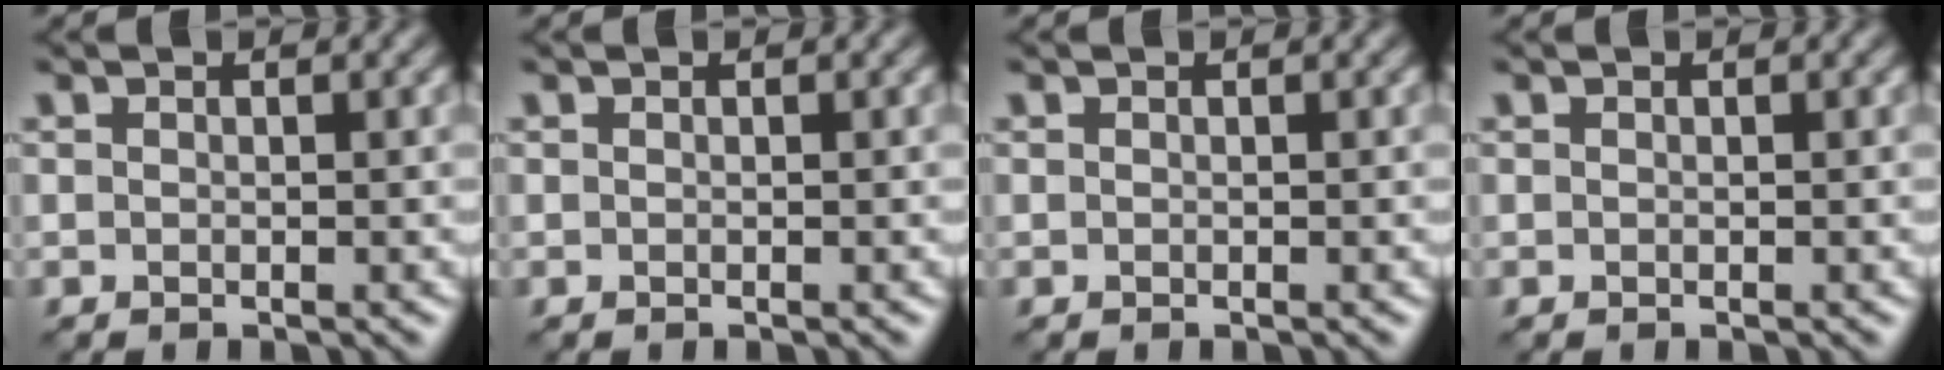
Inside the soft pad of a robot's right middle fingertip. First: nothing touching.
{"total": 0.0}
{"total": 0.0}
{"total": 0.0}